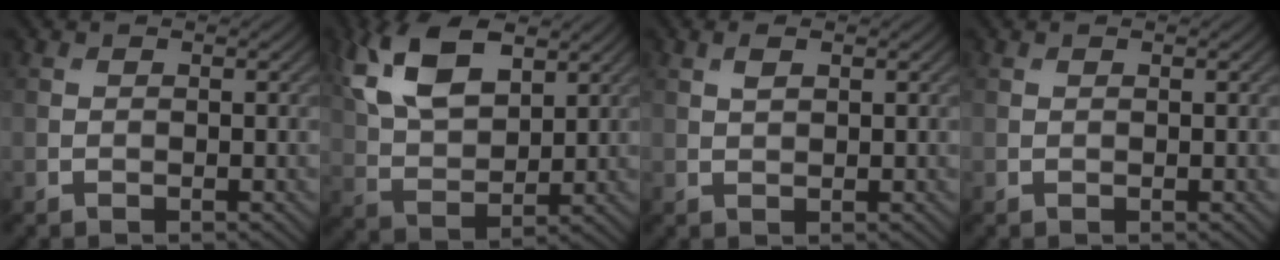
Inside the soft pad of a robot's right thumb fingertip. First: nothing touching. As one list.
[{"total": 11.2, "force": [5.2, 5.9, 8.0], "torque": [-0.190, 0.013, 0.103]}, {"total": 1.6, "force": [0.8, 0.7, 1.2], "torque": [-0.029, 0.001, 0.016]}, {"total": 0.0}]